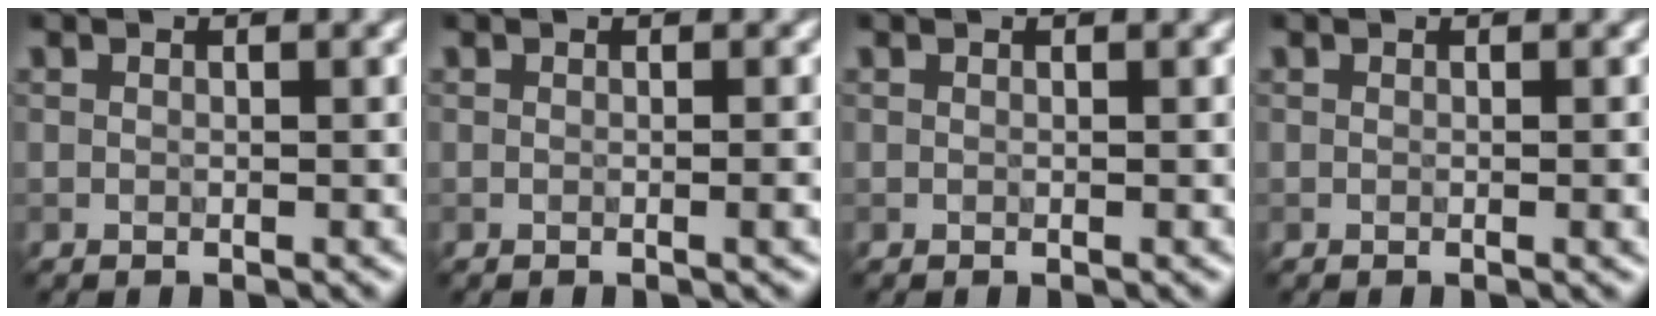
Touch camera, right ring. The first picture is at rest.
{"total": 1.2, "force": [-0.2, 0.2, 1.2], "torque": [-0.012, 0.001, -0.004]}
{"total": 0.0}
{"total": 1.2, "force": [-0.1, 0.3, 1.1], "torque": [-0.011, 0.002, -0.002]}